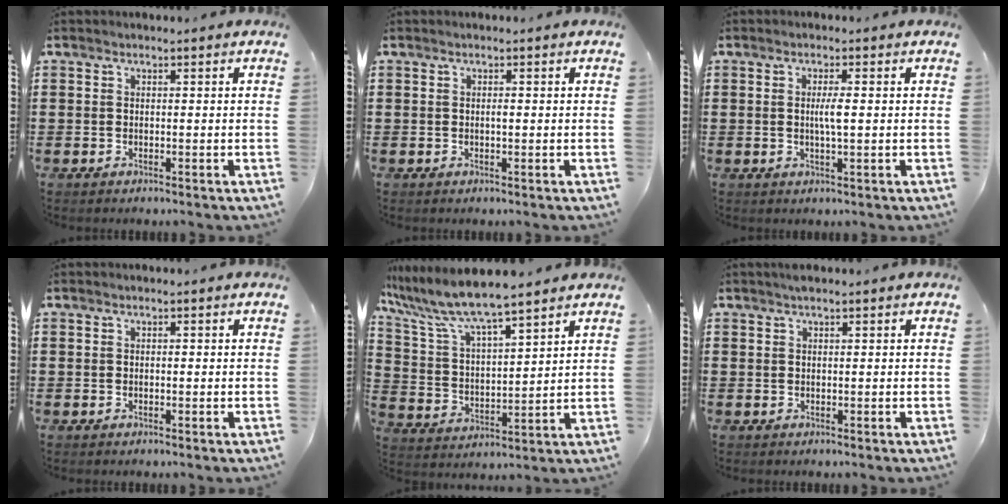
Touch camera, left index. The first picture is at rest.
{"total": 0.8, "force": [0.1, 0.2, 0.8], "torque": [-0.016, -0.003, 0.002]}
{"total": 2.9, "force": [0.2, 0.3, 2.9], "torque": [-0.055, -0.003, 0.002]}
{"total": 0.0}
{"total": 7.8, "force": [6.9, 0.4, 3.7], "torque": [-0.104, -0.037, 0.115]}
{"total": 0.7, "force": [0.5, 0.0, 0.6], "torque": [-0.012, 0.000, 0.009]}